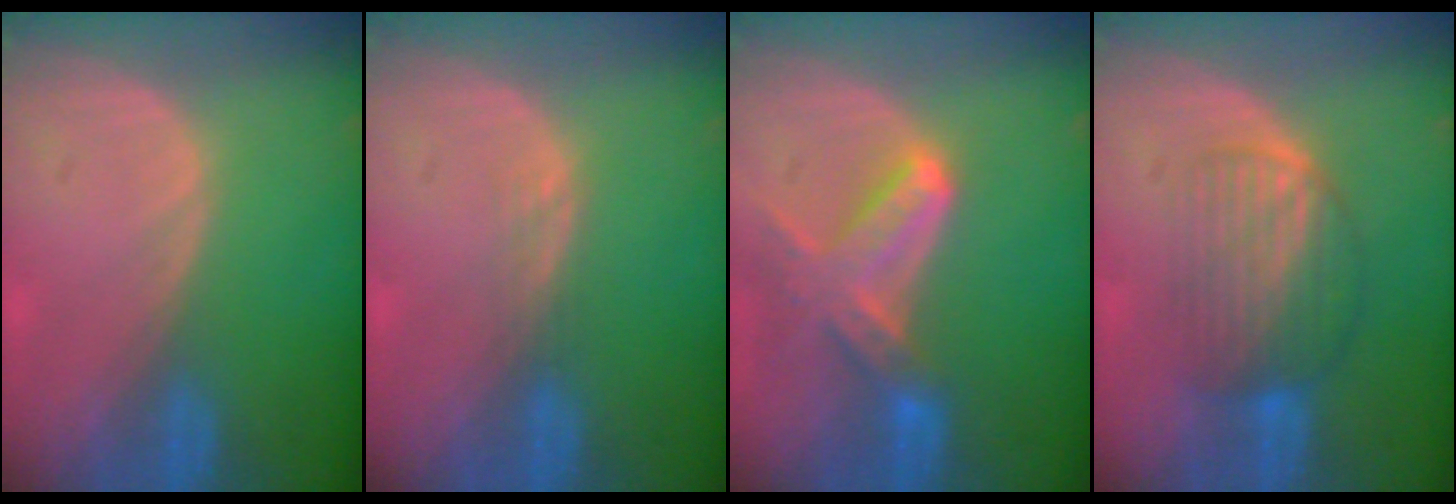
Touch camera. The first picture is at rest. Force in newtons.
{"total": 1.1, "press": 1.1, "slide": 0.1}
{"total": 7.4, "press": 6.7, "slide": 3.2}
{"total": 6.7, "press": 6.4, "slide": 1.8}